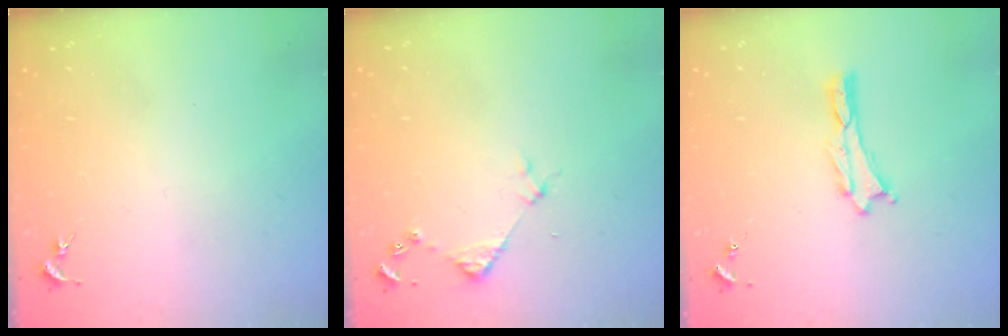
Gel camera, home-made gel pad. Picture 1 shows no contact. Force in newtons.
{"total": 3.7, "press": 3.7, "slide": 0.2}
{"total": 0.0}